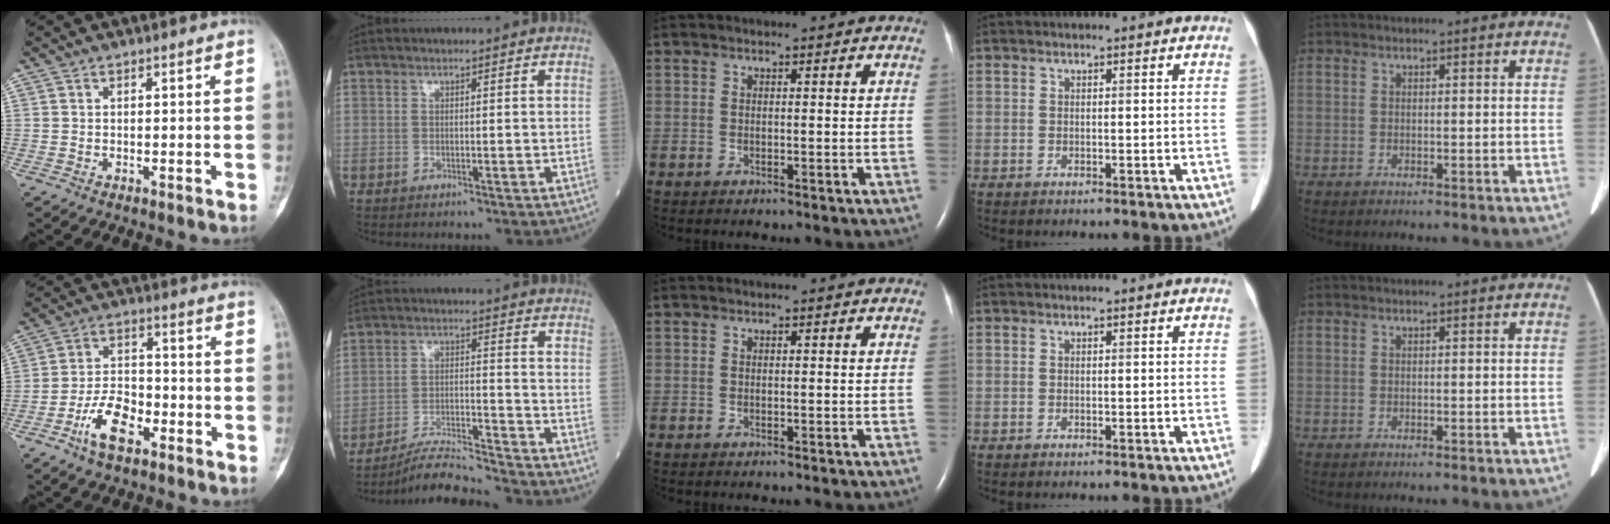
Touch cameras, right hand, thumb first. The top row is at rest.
{"thumb": {"total": 9.4, "force": [-4.9, 4.8, 6.4], "torque": [-0.106, 0.029, -0.092]}, "index": {"total": 8.6, "force": [-8.4, -0.9, 1.7], "torque": [-0.029, -0.005, -0.151]}}